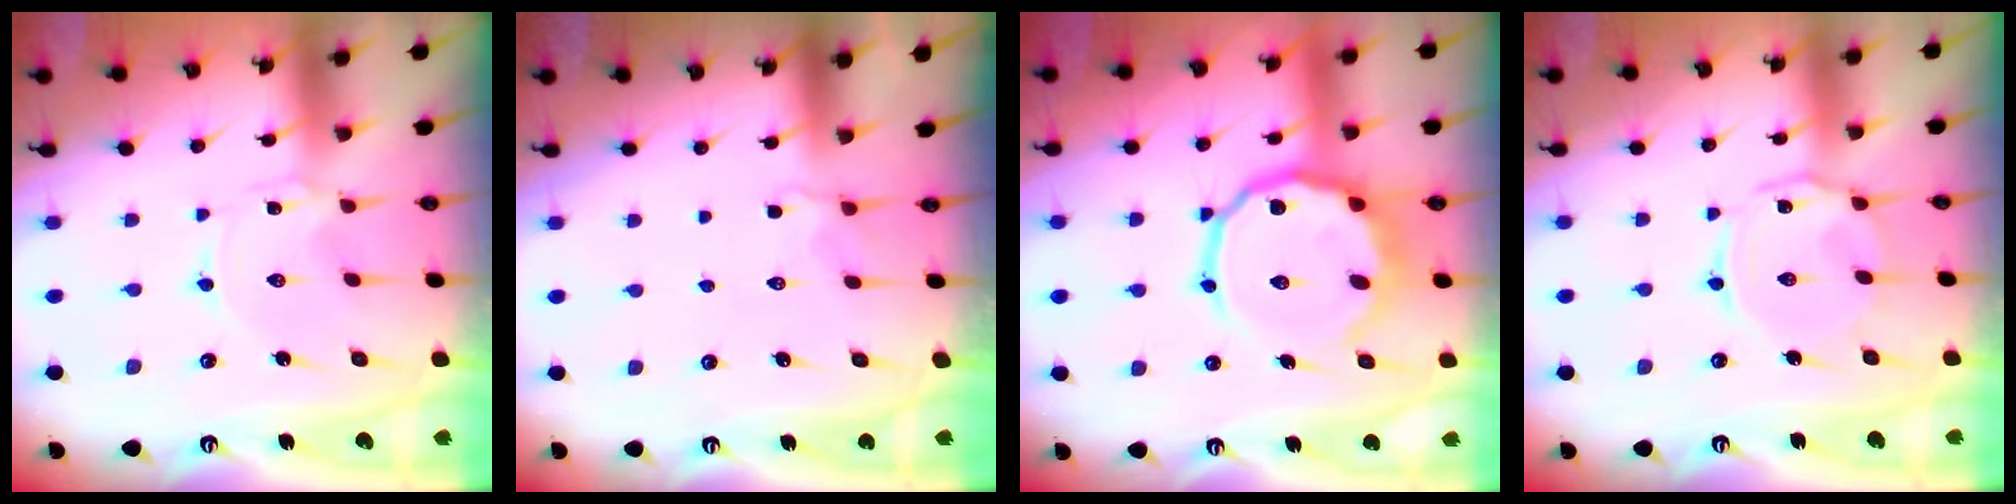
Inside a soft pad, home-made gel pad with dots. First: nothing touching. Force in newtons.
{"total": 2.7, "press": 2.1, "slide": 1.8}
{"total": 14.4, "press": 14.2, "slide": 2.3}
{"total": 6.5, "press": 6.5, "slide": 0.5}